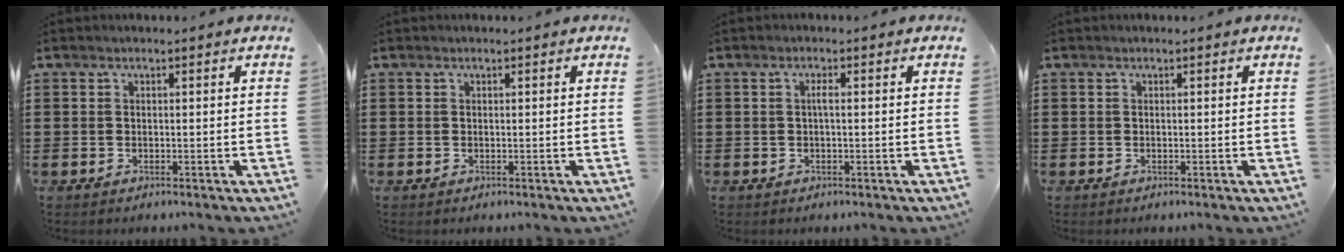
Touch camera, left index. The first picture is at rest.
{"total": 0.0}
{"total": 1.2, "force": [-0.1, 0.2, 1.2], "torque": [-0.026, 0.000, -0.001]}
{"total": 0.0}